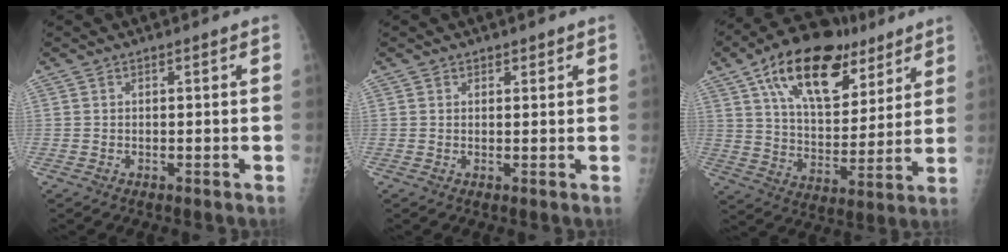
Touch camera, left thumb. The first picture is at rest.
{"total": 1.2, "force": [0.9, 0.8, 0.3], "torque": [0.009, -0.005, 0.009]}
{"total": 22.1, "force": [12.1, 11.7, 14.3], "torque": [-0.197, -0.027, 0.202]}